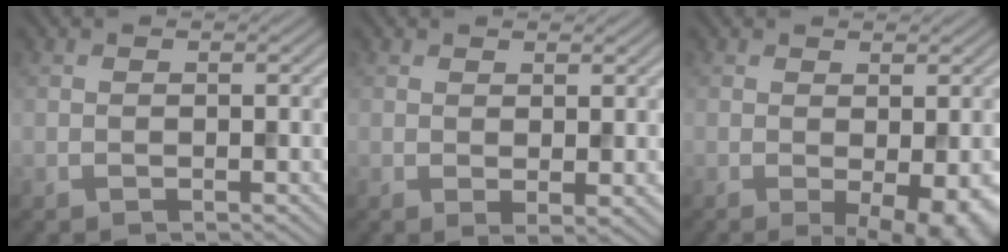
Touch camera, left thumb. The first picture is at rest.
{"total": 1.7, "force": [0.8, 0.4, 1.4], "torque": [-0.025, -0.009, 0.018]}
{"total": 5.0, "force": [-1.1, 1.2, 4.7], "torque": [-0.065, -0.013, -0.010]}